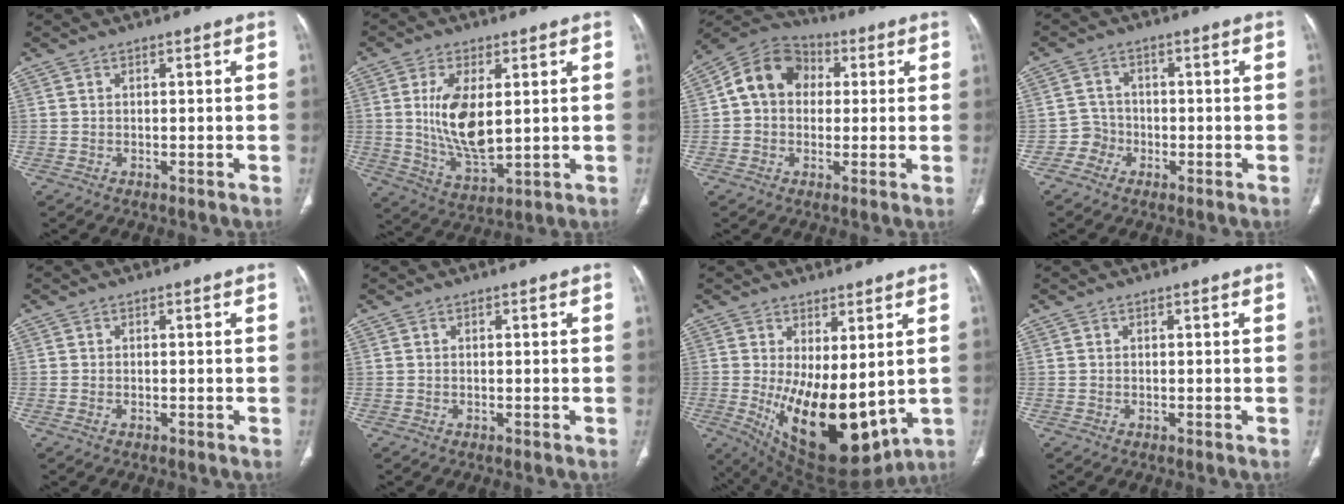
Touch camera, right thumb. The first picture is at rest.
{"total": 11.7, "force": [1.7, 5.6, 10.1], "torque": [-0.189, -0.022, 0.043]}
{"total": 11.5, "force": [1.7, 9.3, 6.4], "torque": [-0.093, 0.024, 0.014]}
{"total": 3.2, "force": [-1.7, 2.8, -0.2], "torque": [0.021, 0.013, -0.041]}
{"total": 0.7, "force": [-0.3, 0.4, 0.5], "torque": [-0.015, 0.005, -0.002]}
{"total": 0.0}
{"total": 18.7, "force": [-0.8, 8.9, 16.5], "torque": [-0.257, -0.037, 0.022]}
{"total": 0.0}